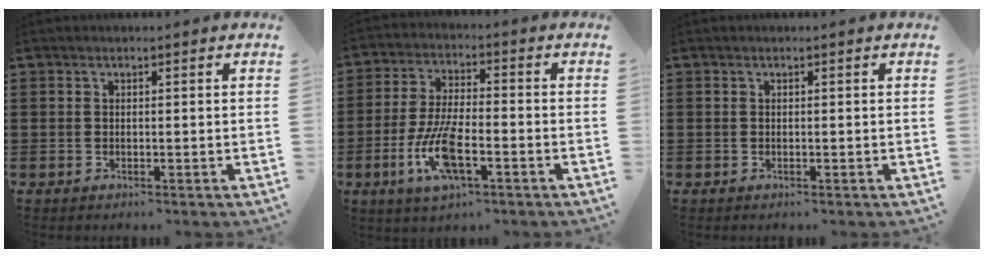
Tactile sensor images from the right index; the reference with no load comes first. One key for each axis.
{"total": 9.7, "fx": -3.5, "fy": 3.1, "fz": 8.5, "tx": -0.189, "ty": -0.015, "tz": -0.066}
{"total": 0.0}